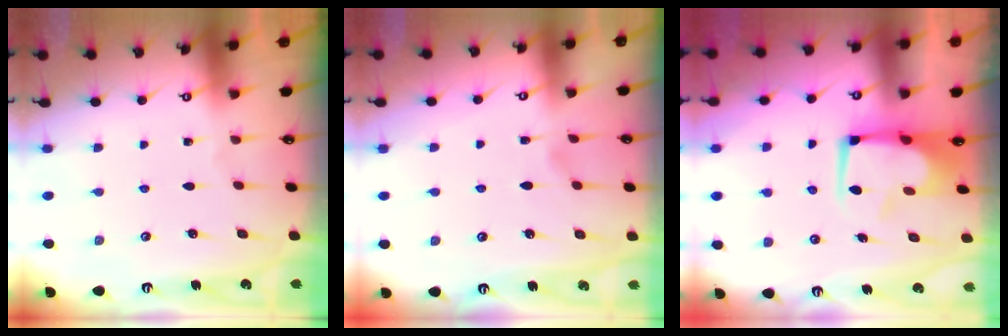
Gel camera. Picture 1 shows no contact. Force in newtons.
{"total": 1.1, "press": 0.6, "slide": 1.0}
{"total": 2.9, "press": 2.8, "slide": 0.8}